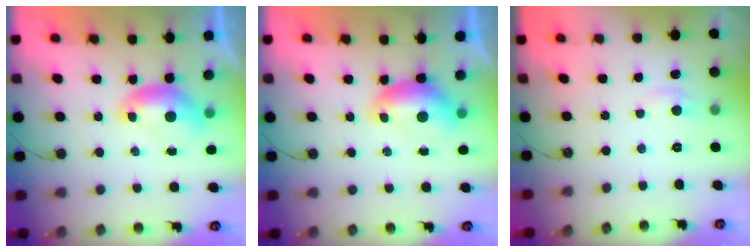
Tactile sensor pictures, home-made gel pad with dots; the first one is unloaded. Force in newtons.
{"total": 0.0}
{"total": 0.7, "press": 0.3, "slide": 0.7}